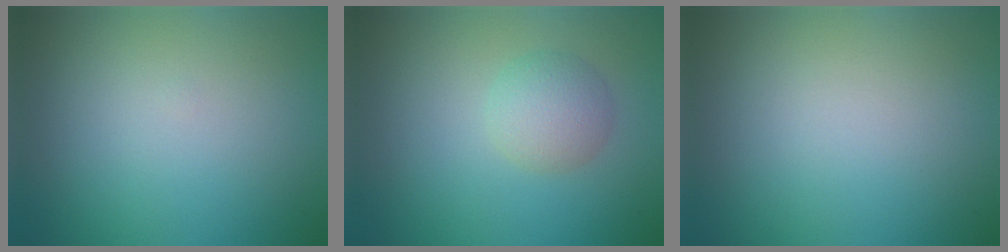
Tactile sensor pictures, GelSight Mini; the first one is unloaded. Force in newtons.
{"total": 2.7, "press": 2.7, "slide": 0.1}
{"total": 0.0}